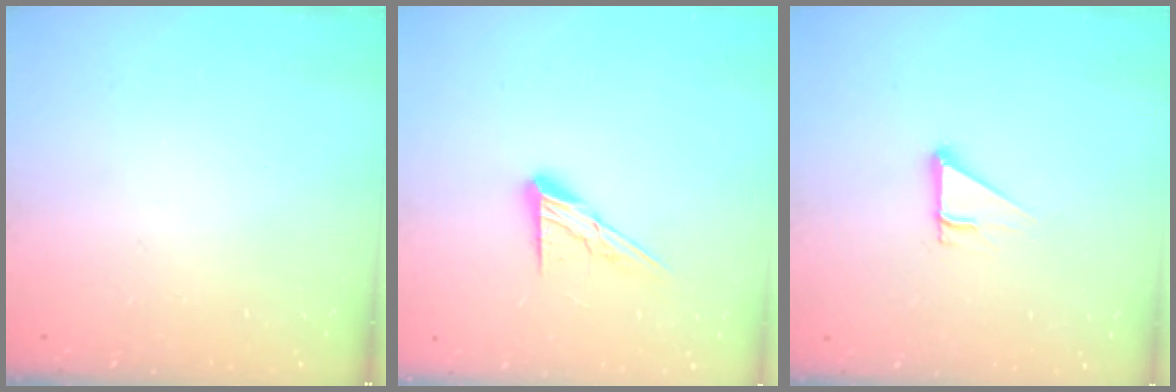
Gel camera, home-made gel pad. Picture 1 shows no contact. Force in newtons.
{"total": 9.8, "press": 9.8, "slide": 0.5}
{"total": 2.7, "press": 2.7, "slide": 0.1}